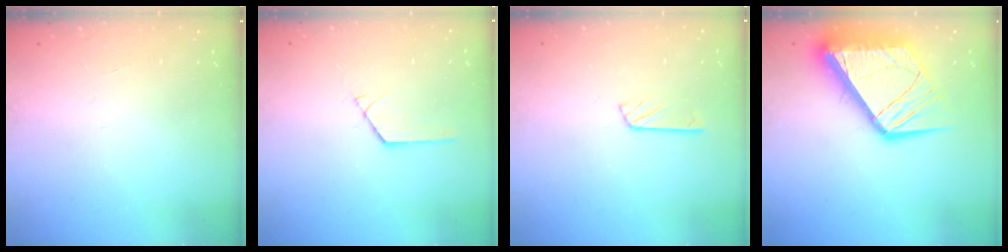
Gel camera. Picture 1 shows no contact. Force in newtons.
{"total": 1.1, "press": 1.0, "slide": 0.1}
{"total": 3.9, "press": 3.9, "slide": 0.4}
{"total": 20.5, "press": 20.4, "slide": 2.4}